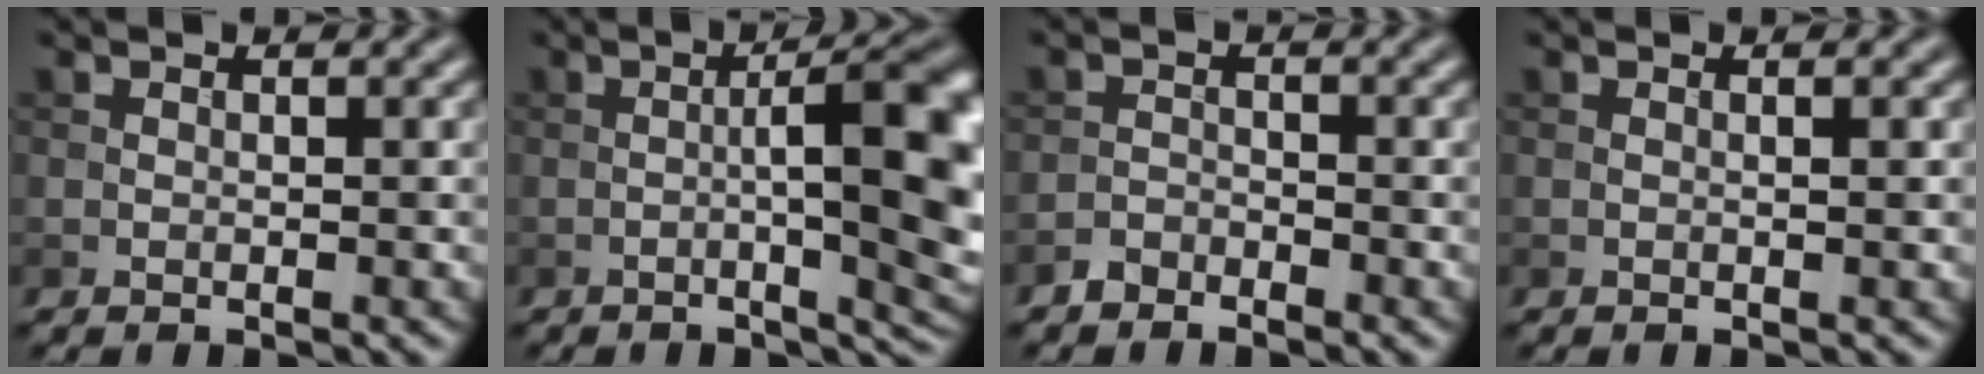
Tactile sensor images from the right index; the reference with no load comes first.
{"total": 12.8, "force": [-0.4, 3.6, 12.3], "torque": [-0.137, 0.004, -0.004]}
{"total": 1.5, "force": [-1.3, 0.6, 0.2], "torque": [0.001, 0.005, -0.029]}
{"total": 0.8, "force": [0.0, 0.2, 0.8], "torque": [-0.008, 0.003, -0.002]}